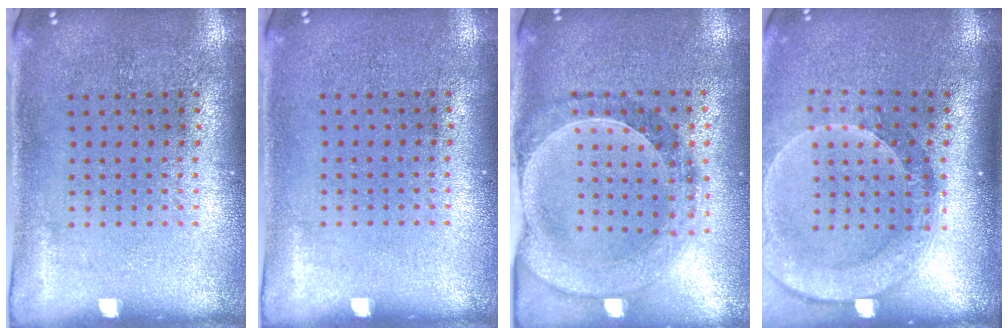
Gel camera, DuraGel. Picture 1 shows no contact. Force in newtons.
{"total": 0.0}
{"total": 1.0, "press": 0.9, "slide": 0.2}
{"total": 2.5, "press": 1.9, "slide": 1.6}